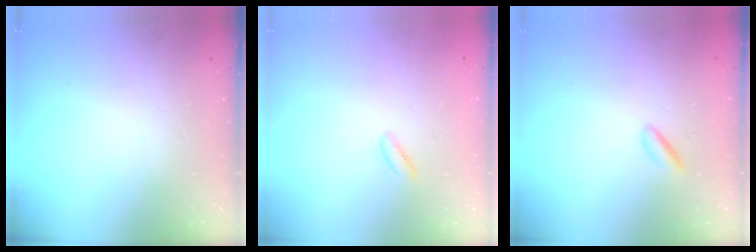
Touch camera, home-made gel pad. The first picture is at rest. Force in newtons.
{"total": 2.6, "press": 2.4, "slide": 1.1}
{"total": 1.9, "press": 1.7, "slide": 0.7}